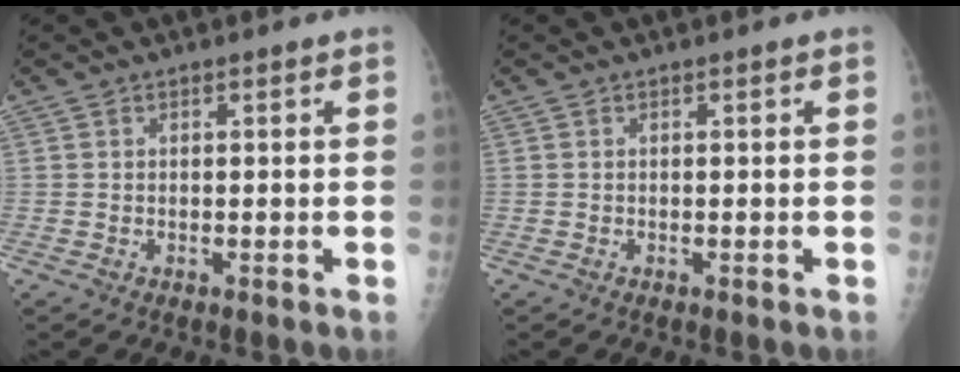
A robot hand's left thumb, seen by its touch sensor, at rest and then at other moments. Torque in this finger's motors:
{"motor_torque": [0.03, 0.03, 0.00, -0.03, 0.00]}